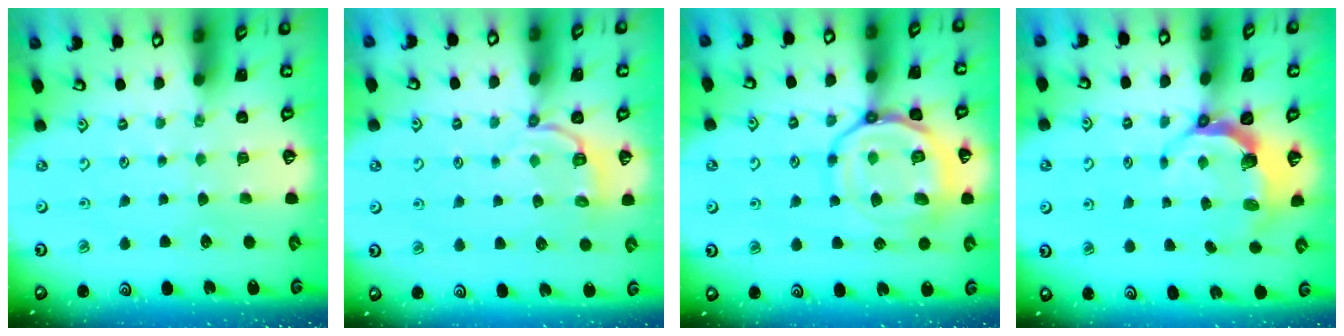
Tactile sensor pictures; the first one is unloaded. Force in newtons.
{"total": 4.9, "press": 4.4, "slide": 2.1}
{"total": 17.9, "press": 17.8, "slide": 1.8}
{"total": 6.5, "press": 5.0, "slide": 4.2}